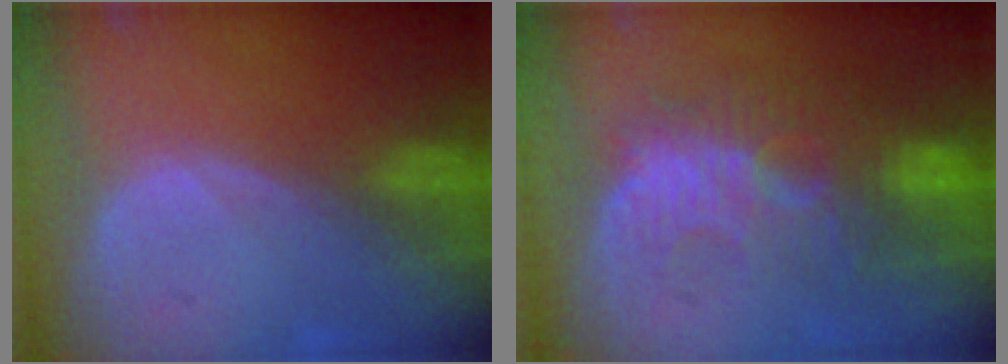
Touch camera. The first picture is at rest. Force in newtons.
{"total": 10.6, "press": 9.5, "slide": 4.7}